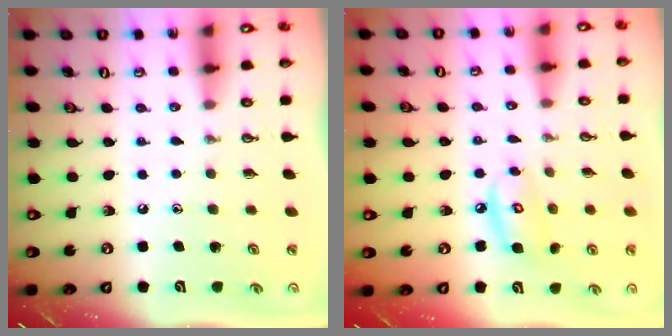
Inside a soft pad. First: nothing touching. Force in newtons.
{"total": 7.9, "press": 7.9, "slide": 0.6}